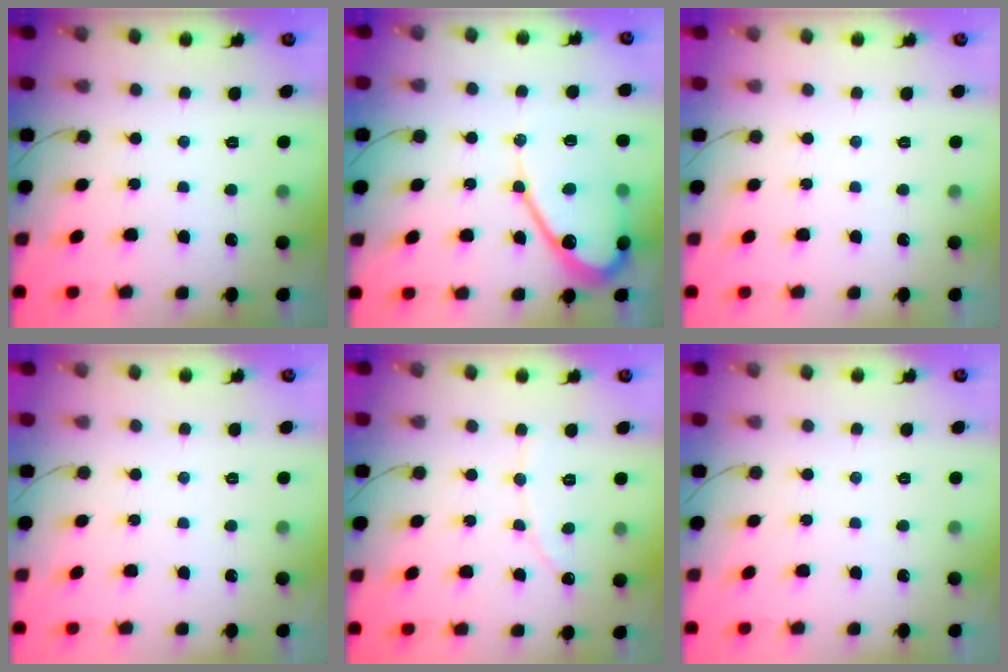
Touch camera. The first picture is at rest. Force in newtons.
{"total": 12.6, "press": 12.5, "slide": 1.0}
{"total": 0.0}
{"total": 0.0}
{"total": 2.5, "press": 2.5, "slide": 0.1}
{"total": 0.0}